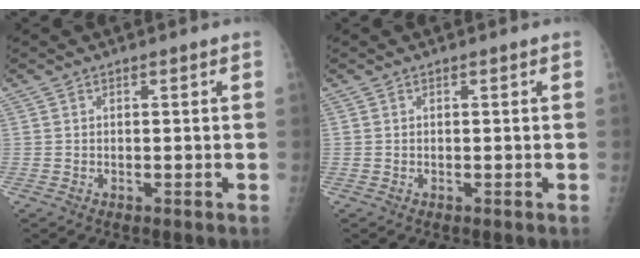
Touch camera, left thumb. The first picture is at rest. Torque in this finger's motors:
{"motor_torque": [0.00, 0.00, 0.00, 0.00, 0.00]}